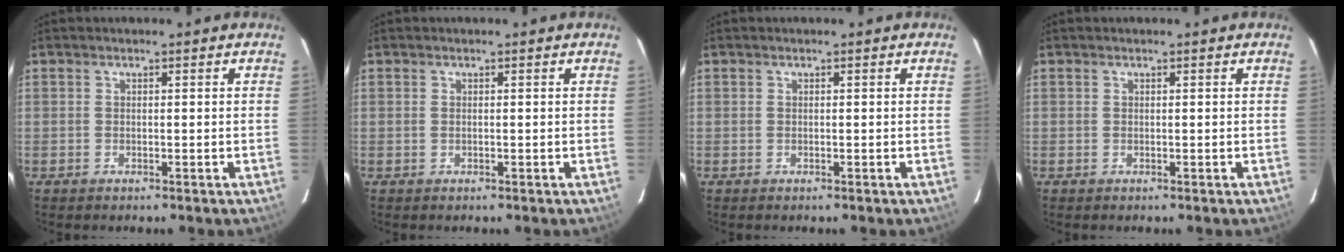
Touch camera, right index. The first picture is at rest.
{"total": 0.0}
{"total": 0.0}
{"total": 0.0}